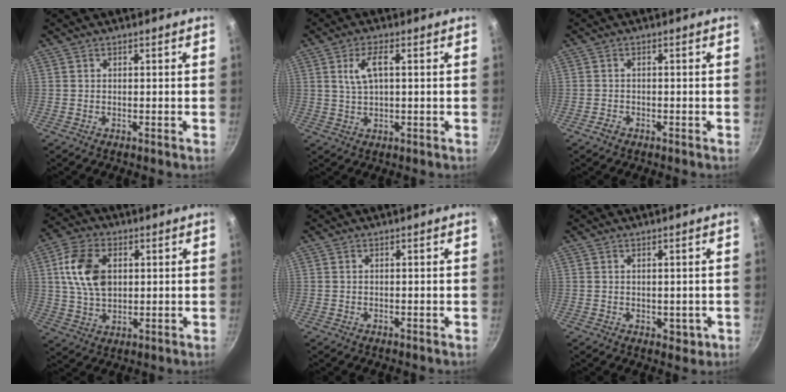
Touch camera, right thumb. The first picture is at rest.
{"total": 5.3, "force": [1.2, 2.0, 4.7], "torque": [-0.092, 0.010, 0.026]}
{"total": 1.6, "force": [-1.0, 1.0, 0.6], "torque": [-0.010, 0.012, -0.019]}
{"total": 11.6, "force": [2.4, 7.7, 8.4], "torque": [-0.145, 0.004, 0.042]}
{"total": 0.0}
{"total": 2.5, "force": [-0.1, 1.8, 1.8], "torque": [-0.018, -0.003, 0.002]}